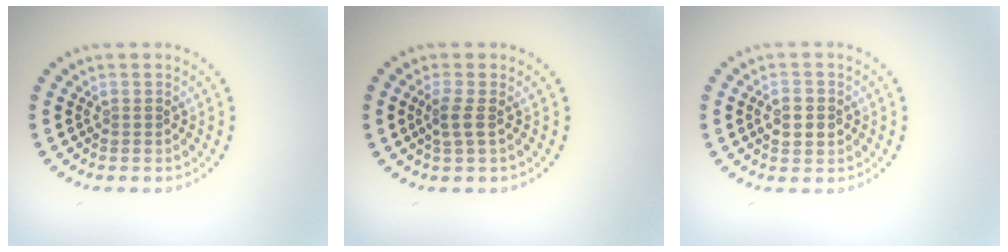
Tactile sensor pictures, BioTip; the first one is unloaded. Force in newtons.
{"total": 1.5, "press": 1.3, "slide": 0.9}
{"total": 2.8, "press": 2.8, "slide": 0.0}